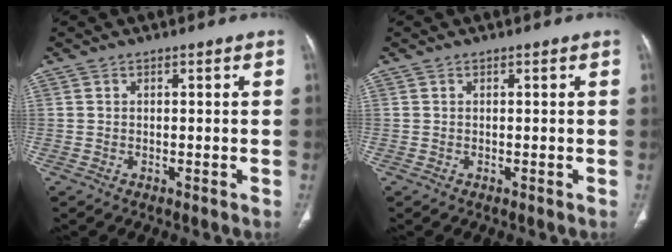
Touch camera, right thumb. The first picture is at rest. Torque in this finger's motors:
{"motor_torque": [0.02, -0.02, 0.11, -0.11, 0.00]}